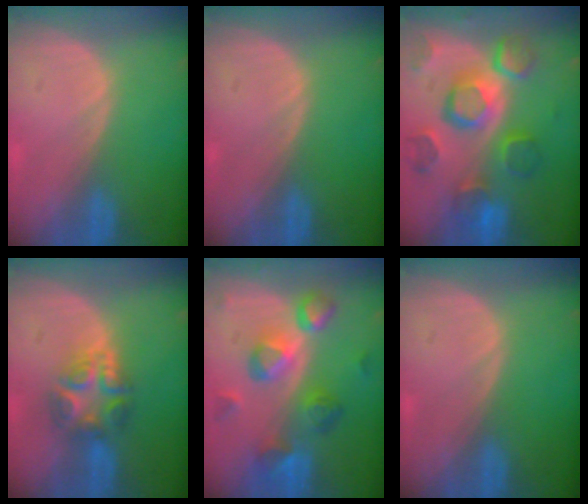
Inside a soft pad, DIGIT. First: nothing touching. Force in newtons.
{"total": 0.0}
{"total": 12.2, "press": 10.6, "slide": 6.0}
{"total": 6.8, "press": 6.2, "slide": 2.9}
{"total": 8.9, "press": 8.5, "slide": 2.7}
{"total": 0.0}